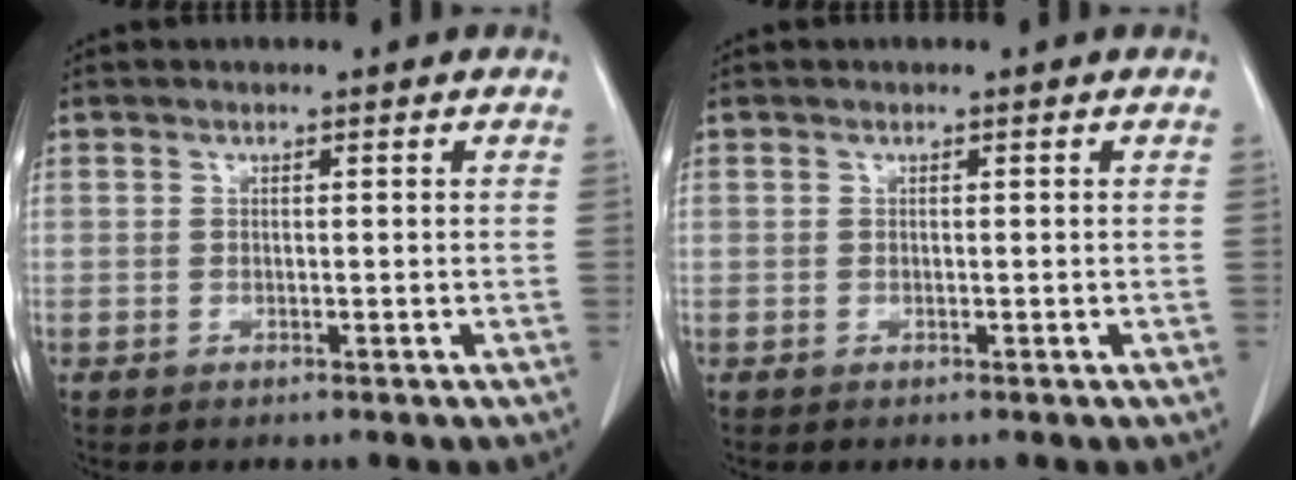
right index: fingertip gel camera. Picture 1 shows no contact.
{"total": 0.0}